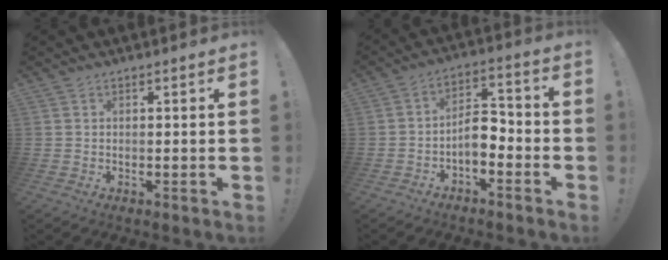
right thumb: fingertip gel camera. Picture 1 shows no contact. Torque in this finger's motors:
{"motor_torque": [1.07, 0.70, 0.68, -0.94, 0.25]}